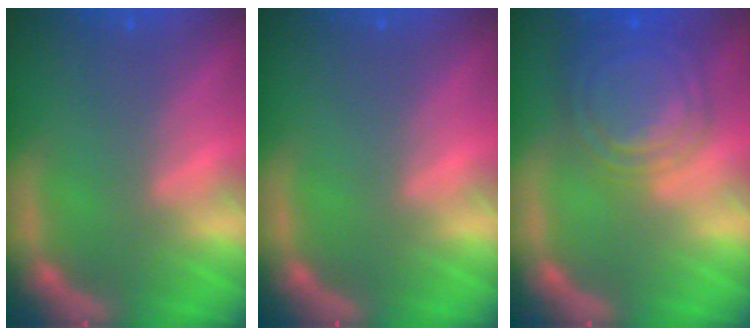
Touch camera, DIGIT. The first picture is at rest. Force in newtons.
{"total": 0.0}
{"total": 9.1}